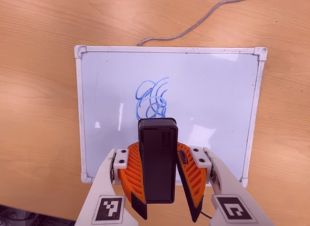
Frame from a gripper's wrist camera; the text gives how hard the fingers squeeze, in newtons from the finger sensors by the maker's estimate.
{"total": 10.2, "left": 9.4, "right": 10.9}